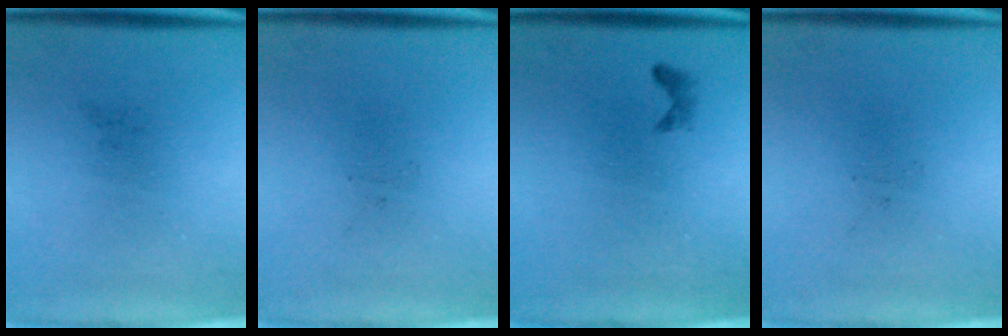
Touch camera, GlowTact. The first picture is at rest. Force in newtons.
{"total": 0.0}
{"total": 0.6}
{"total": 0.0}